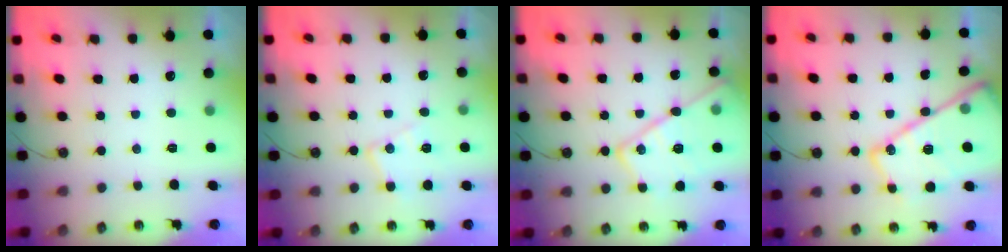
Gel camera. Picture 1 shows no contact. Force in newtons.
{"total": 10.5, "press": 10.5, "slide": 0.5}
{"total": 19.6, "press": 19.5, "slide": 1.7}
{"total": 24.0, "press": 23.9, "slide": 1.9}